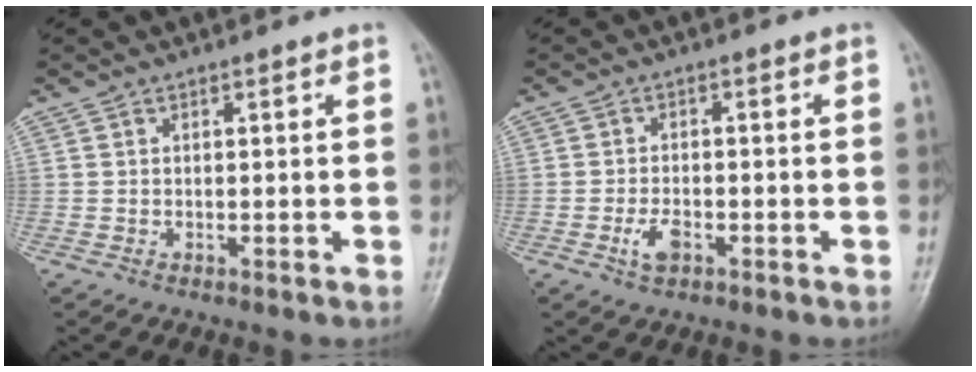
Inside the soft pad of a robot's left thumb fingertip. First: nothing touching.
{"total": 3.3, "force": [-1.8, 1.8, 2.2], "torque": [-0.047, 0.008, -0.032]}